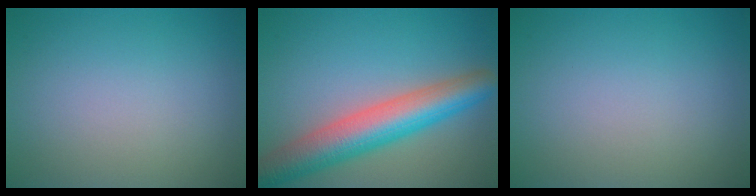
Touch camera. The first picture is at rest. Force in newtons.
{"total": 7.8, "press": 7.8, "slide": 0.3}
{"total": 0.0}